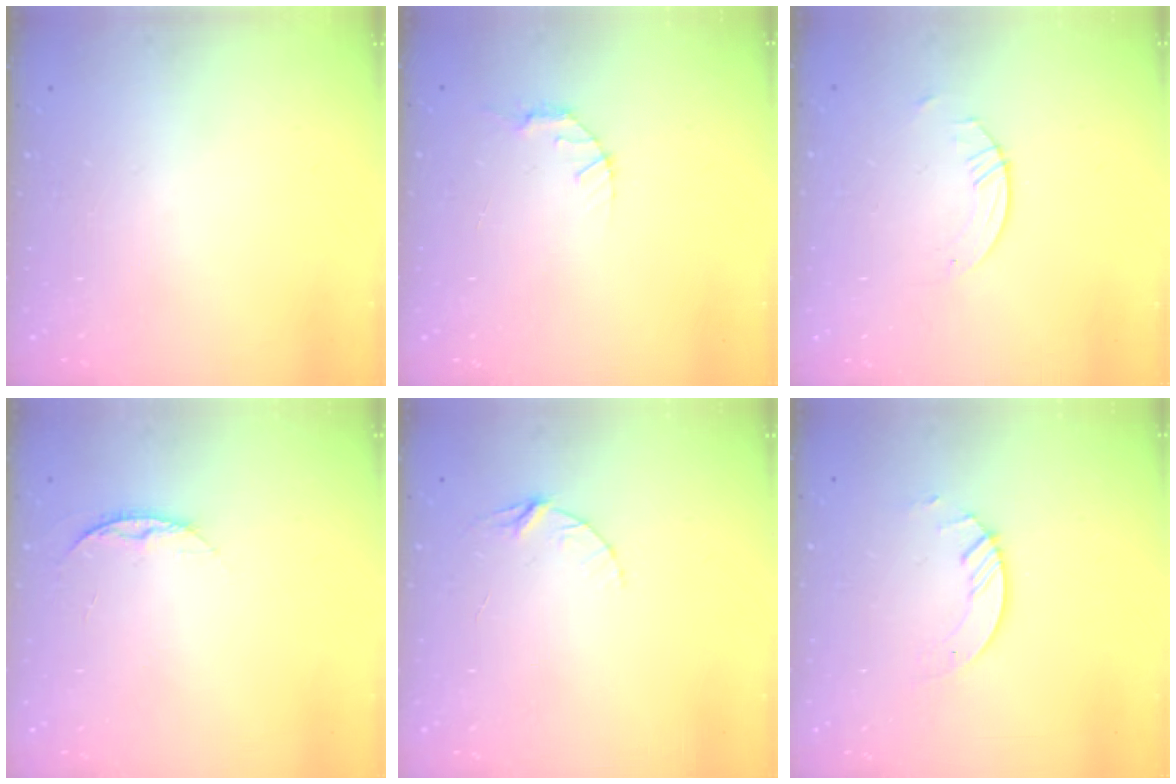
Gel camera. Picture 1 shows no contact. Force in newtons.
{"total": 2.8, "press": 2.8, "slide": 0.4}
{"total": 0.8, "press": 0.8, "slide": 0.2}
{"total": 6.4, "press": 6.3, "slide": 0.8}
{"total": 3.7, "press": 3.7, "slide": 0.4}
{"total": 3.8, "press": 3.8, "slide": 0.3}